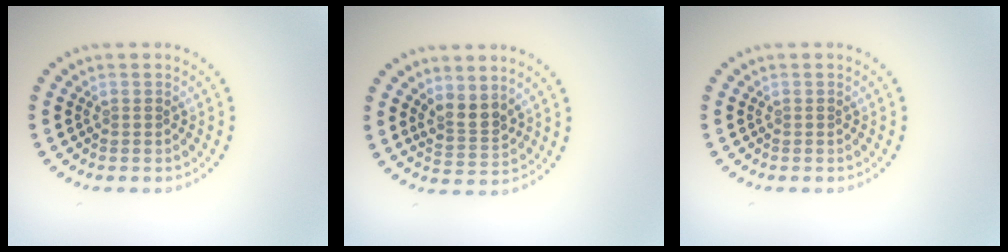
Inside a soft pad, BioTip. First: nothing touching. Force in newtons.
{"total": 2.5, "press": 2.2, "slide": 1.3}
{"total": 0.0}